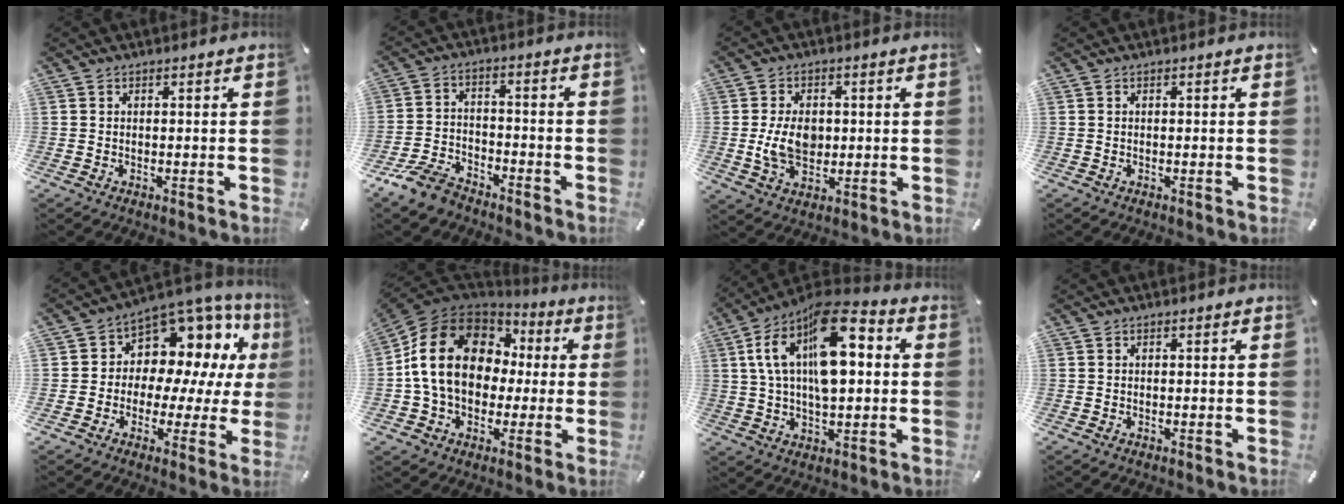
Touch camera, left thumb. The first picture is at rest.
{"total": 8.4, "force": [-7.1, 3.6, 2.9], "torque": [-0.060, 0.035, -0.137]}
{"total": 8.9, "force": [-0.2, 6.4, 6.2], "torque": [-0.122, 0.001, -0.005]}
{"total": 0.0}
{"total": 8.9, "force": [4.6, 7.0, 3.0], "torque": [-0.063, -0.061, 0.090]}
{"total": 18.8, "force": [1.6, 15.3, 10.9], "torque": [-0.229, 0.009, 0.032]}
{"total": 20.3, "force": [5.9, 11.0, 16.1], "torque": [-0.295, -0.022, 0.097]}
{"total": 0.0}